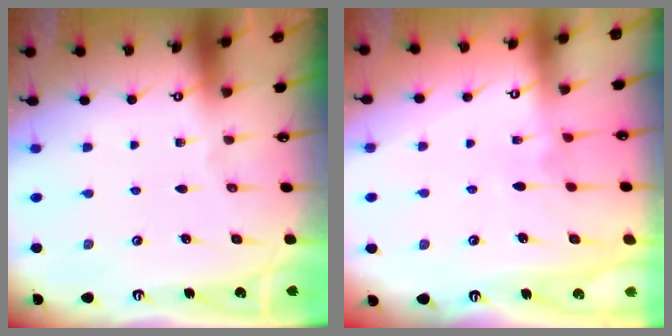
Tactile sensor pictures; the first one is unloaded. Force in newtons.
{"total": 2.9, "press": 2.8, "slide": 0.5}